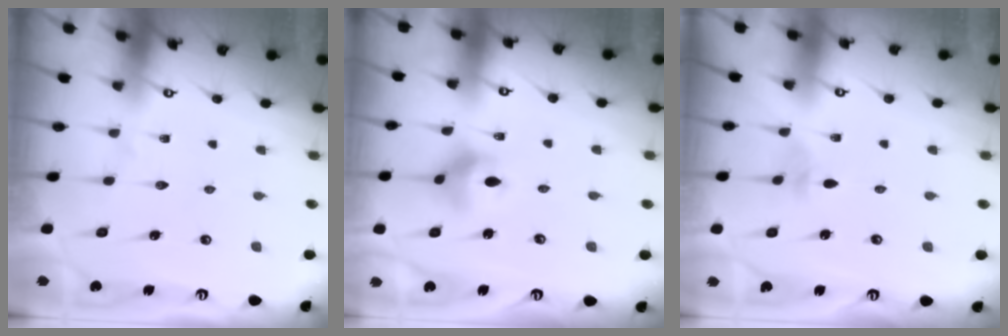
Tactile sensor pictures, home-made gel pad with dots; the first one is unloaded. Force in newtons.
{"total": 7.5, "press": 7.0, "slide": 2.6}
{"total": 2.4, "press": 2.3, "slide": 0.6}